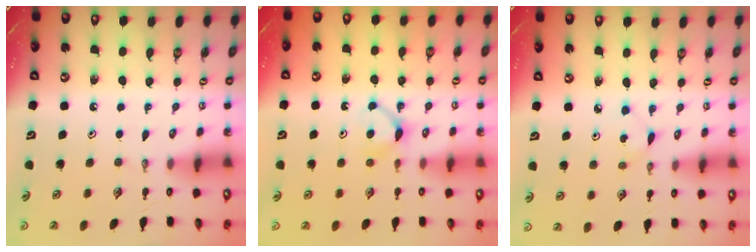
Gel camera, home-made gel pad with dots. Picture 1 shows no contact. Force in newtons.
{"total": 5.2, "press": 5.1, "slide": 0.7}
{"total": 2.6, "press": 2.6, "slide": 0.2}